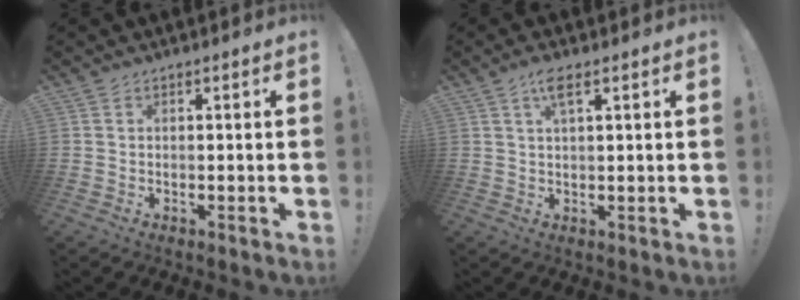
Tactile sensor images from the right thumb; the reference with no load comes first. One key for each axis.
{"total": 4.1, "fx": 2.1, "fy": 0.9, "fz": 3.4, "tx": -0.061, "ty": 0.000, "tz": 0.033}